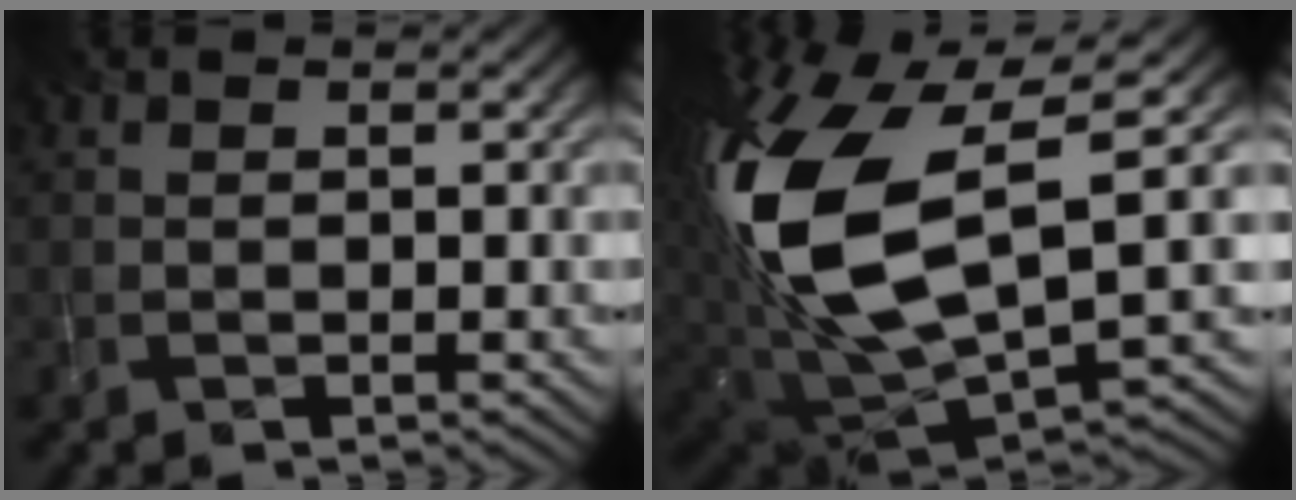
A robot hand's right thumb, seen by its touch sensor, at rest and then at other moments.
{"total": 16.9, "force": [2.5, 8.7, 14.2], "torque": [-0.336, -0.011, 0.048]}